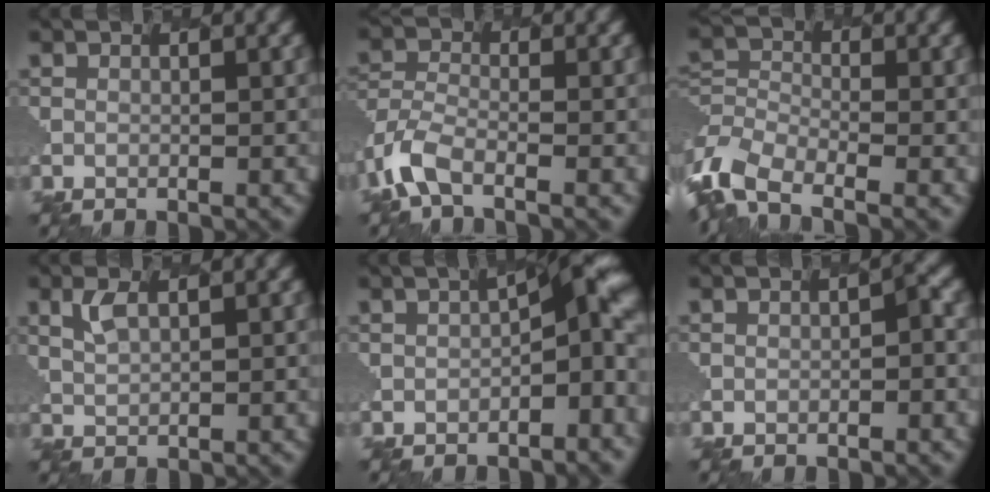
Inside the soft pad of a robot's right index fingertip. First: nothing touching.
{"total": 4.8, "force": [-3.9, 1.7, 2.3], "torque": [-0.068, -0.002, -0.086]}
{"total": 5.6, "force": [-4.3, 2.8, 2.2], "torque": [-0.059, 0.000, -0.093]}
{"total": 1.4, "force": [1.1, 0.5, 0.7], "torque": [-0.037, 0.004, 0.021]}
{"total": 8.1, "force": [-0.8, 3.0, 7.4], "torque": [-0.089, 0.012, -0.015]}
{"total": 1.0, "force": [-0.4, 0.0, 1.0], "torque": [-0.021, 0.007, -0.006]}